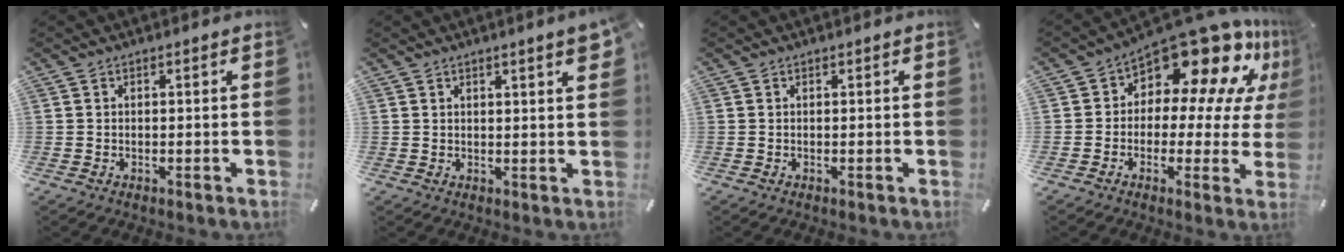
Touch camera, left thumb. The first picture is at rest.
{"total": 2.6, "force": [1.8, 0.4, 1.9], "torque": [-0.031, -0.002, 0.030]}
{"total": 0.0}
{"total": 16.4, "force": [10.6, 8.1, 9.5], "torque": [-0.146, -0.091, 0.181]}